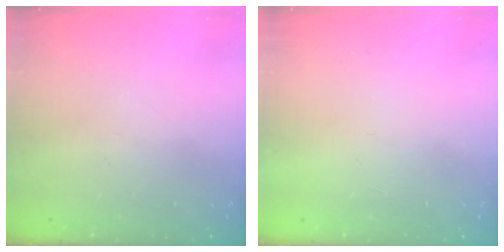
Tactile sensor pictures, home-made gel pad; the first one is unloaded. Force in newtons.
{"total": 1.7, "press": 1.6, "slide": 0.1}